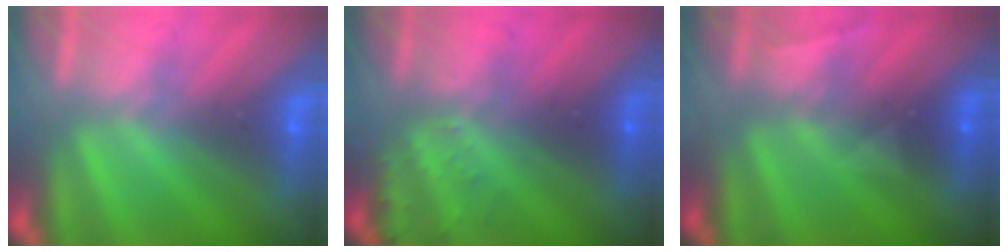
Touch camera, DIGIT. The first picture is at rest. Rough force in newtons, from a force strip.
{"total": 3.2}
{"total": 2.9}